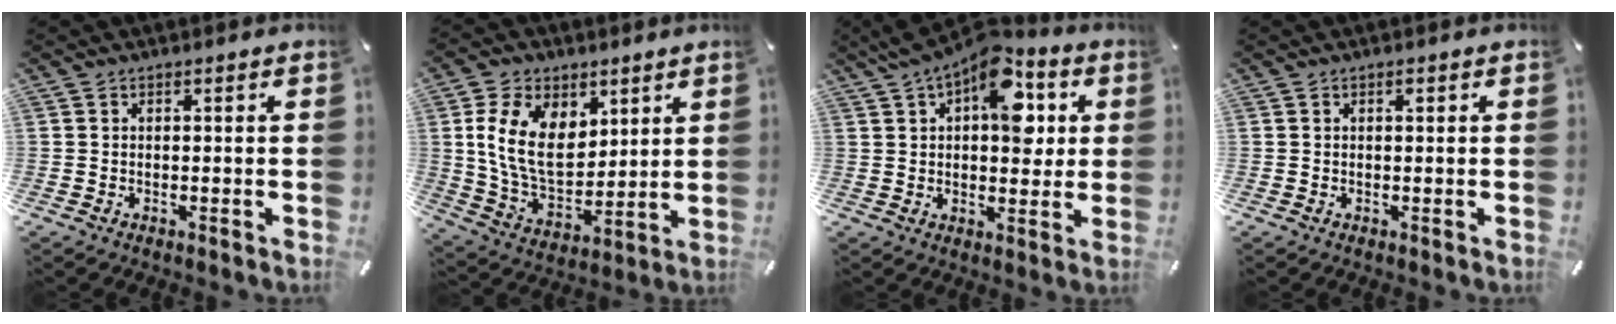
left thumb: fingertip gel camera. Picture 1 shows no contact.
{"total": 15.1, "force": [5.0, 10.5, 9.7], "torque": [-0.194, -0.010, 0.091]}
{"total": 16.4, "force": [6.8, 9.0, 11.9], "torque": [-0.160, -0.029, 0.117]}
{"total": 0.8, "force": [0.3, 0.4, 0.6], "torque": [-0.013, 0.001, 0.005]}